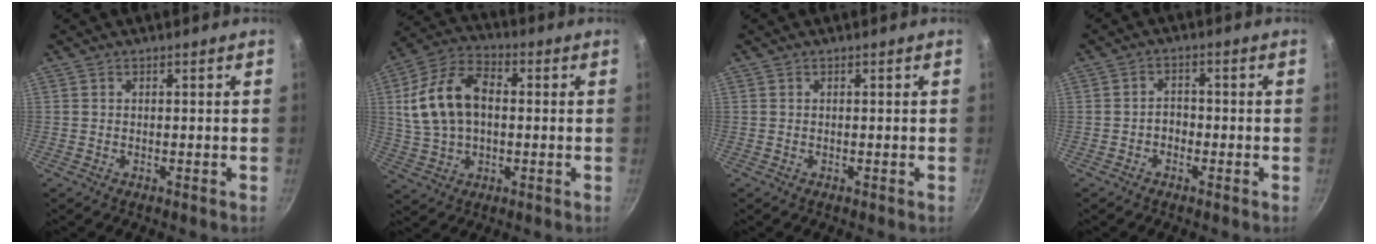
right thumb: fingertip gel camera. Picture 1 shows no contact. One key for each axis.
{"total": 15.4, "fx": 1.6, "fy": 9.9, "fz": 11.6, "tx": -0.209, "ty": 0.027, "tz": 0.022}
{"total": 0.0}
{"total": 2.4, "fx": -1.0, "fy": 1.8, "fz": 1.3, "tx": -0.004, "ty": 0.016, "tz": -0.020}